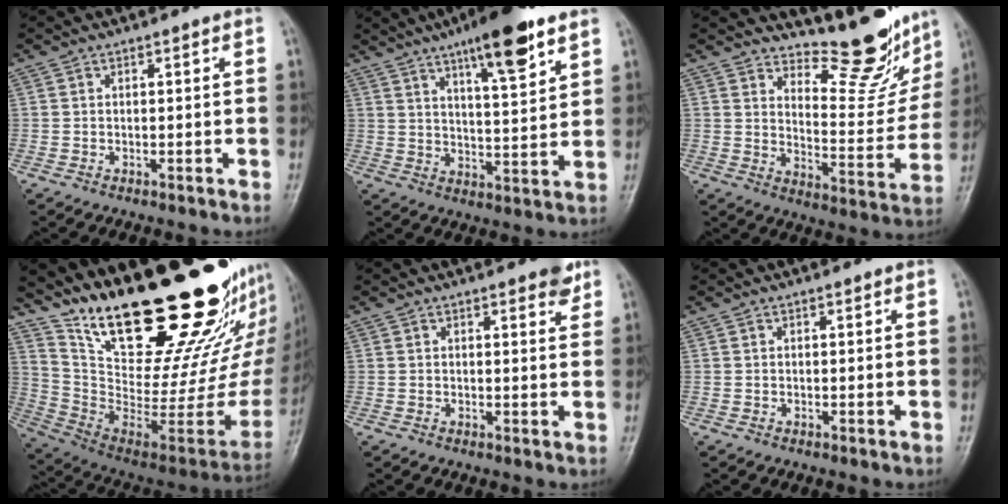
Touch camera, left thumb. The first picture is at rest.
{"total": 13.5, "force": [8.3, 3.1, 10.1], "torque": [-0.138, -0.038, 0.127]}
{"total": 13.8, "force": [12.3, 4.1, 4.9], "torque": [-0.034, -0.105, 0.178]}
{"total": 33.0, "force": [23.7, 10.0, 20.6], "torque": [-0.286, -0.146, 0.379]}
{"total": 3.1, "force": [2.1, 1.1, 2.0], "torque": [-0.012, -0.009, 0.023]}
{"total": 0.0}